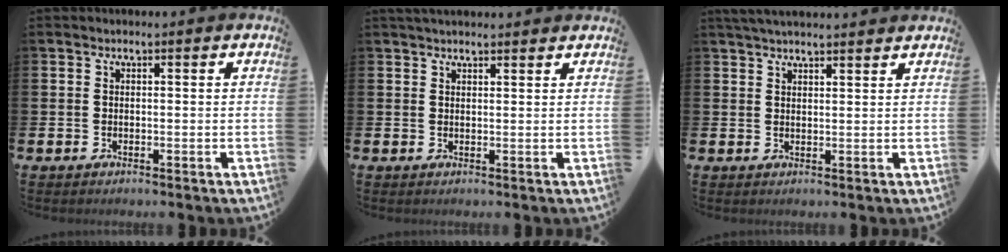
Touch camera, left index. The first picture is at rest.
{"total": 1.9, "force": [1.8, 0.3, 0.4], "torque": [-0.004, -0.004, 0.031]}
{"total": 2.9, "force": [2.8, 0.3, 0.7], "torque": [-0.020, -0.005, 0.053]}